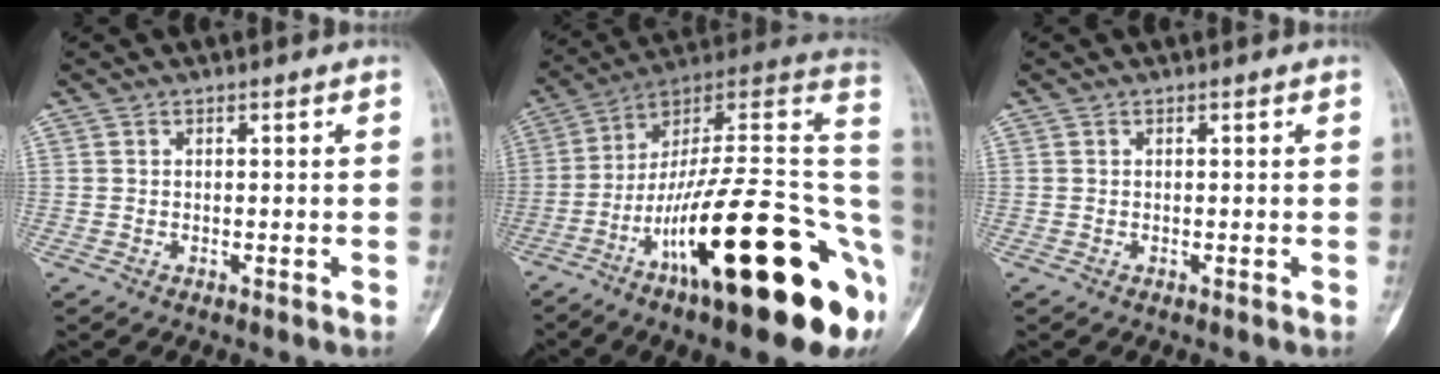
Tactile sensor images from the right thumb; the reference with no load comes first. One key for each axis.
{"total": 31.5, "fx": -9.7, "fy": 8.0, "fz": 28.9, "tx": -0.358, "ty": 0.054, "tz": -0.155}
{"total": 0.0}